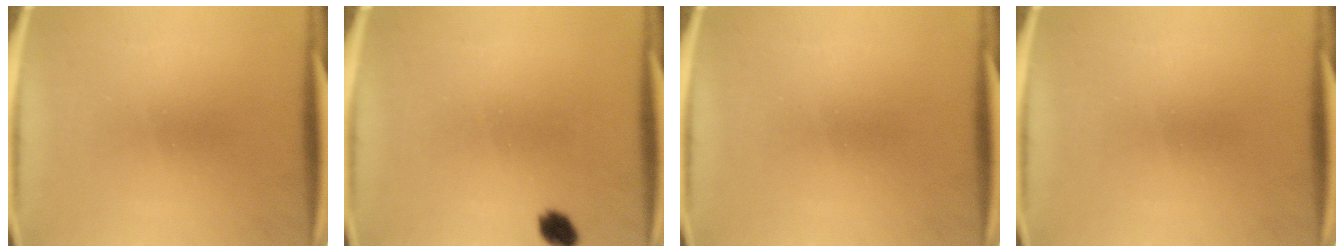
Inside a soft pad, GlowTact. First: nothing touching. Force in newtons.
{"total": 2.9}
{"total": 0.0}
{"total": 0.0}